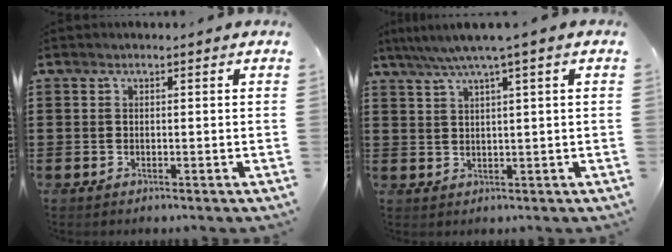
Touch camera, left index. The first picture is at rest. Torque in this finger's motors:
{"motor_torque": [1.11, -1.03, 0.73, 0.10]}